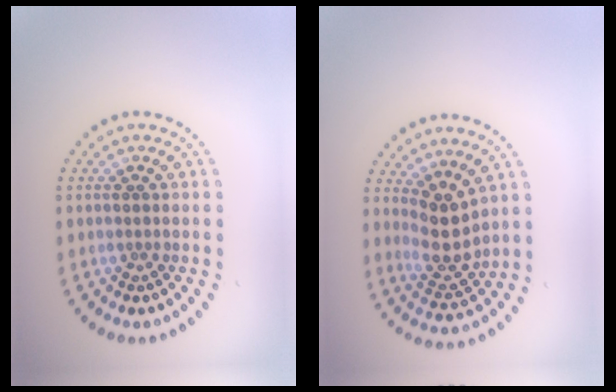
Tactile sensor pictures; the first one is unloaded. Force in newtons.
{"total": 3.2, "press": 2.6, "slide": 1.8}